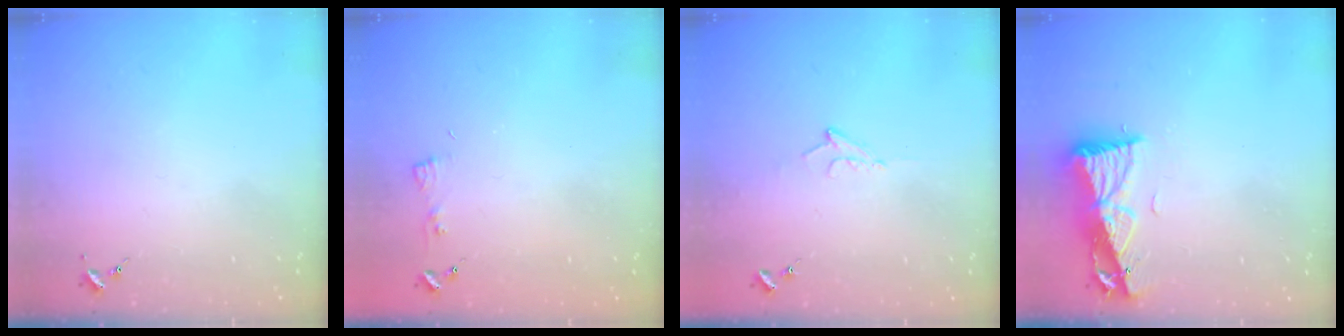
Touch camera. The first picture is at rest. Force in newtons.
{"total": 3.8, "press": 3.8, "slide": 0.5}
{"total": 7.1, "press": 7.0, "slide": 1.2}
{"total": 9.2, "press": 9.2, "slide": 1.1}